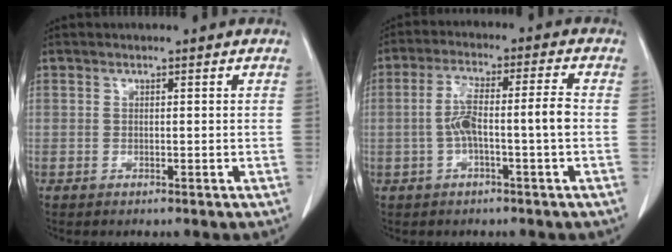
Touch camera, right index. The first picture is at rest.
{"total": 7.1, "force": [-1.2, 0.5, 7.0], "torque": [-0.137, 0.025, -0.020]}